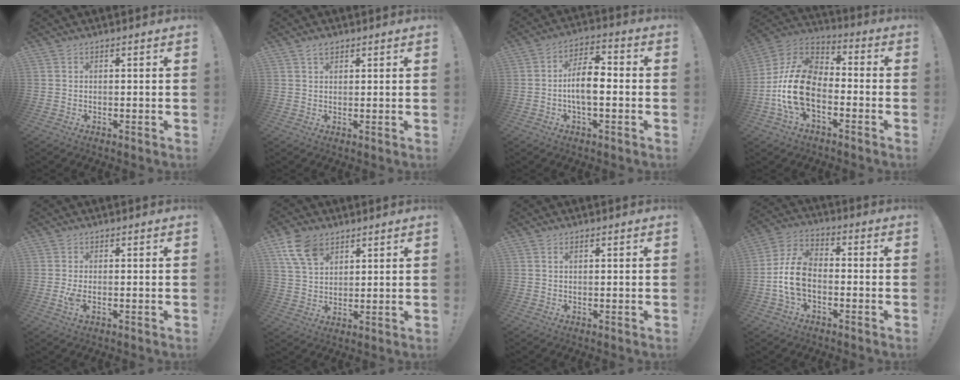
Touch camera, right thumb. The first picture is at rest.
{"total": 2.6, "force": [1.7, 1.4, 1.4], "torque": [-0.020, -0.001, 0.029]}
{"total": 9.7, "force": [-1.9, 4.5, 8.4], "torque": [-0.146, 0.013, -0.036]}
{"total": 18.2, "force": [-5.4, 11.6, 13.0], "torque": [-0.258, 0.041, -0.080]}
{"total": 2.9, "force": [-0.7, 1.0, 2.6], "torque": [-0.051, 0.000, -0.012]}
{"total": 10.4, "force": [5.8, 6.4, 5.8], "torque": [-0.111, -0.012, 0.116]}
{"total": 0.9, "force": [0.4, 0.3, 0.7], "torque": [-0.016, 0.001, 0.007]}
{"total": 11.1, "force": [-2.6, 7.3, 7.9], "torque": [-0.165, 0.018, -0.043]}